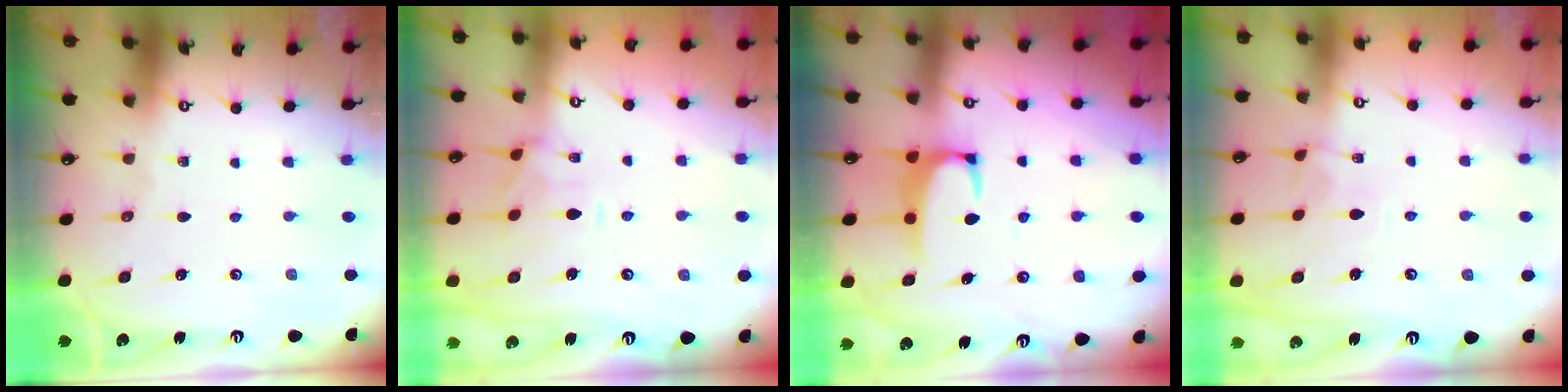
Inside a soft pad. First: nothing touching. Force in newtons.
{"total": 2.5, "press": 2.3, "slide": 1.1}
{"total": 2.0, "press": 2.0, "slide": 0.3}
{"total": 3.0, "press": 3.0, "slide": 0.2}